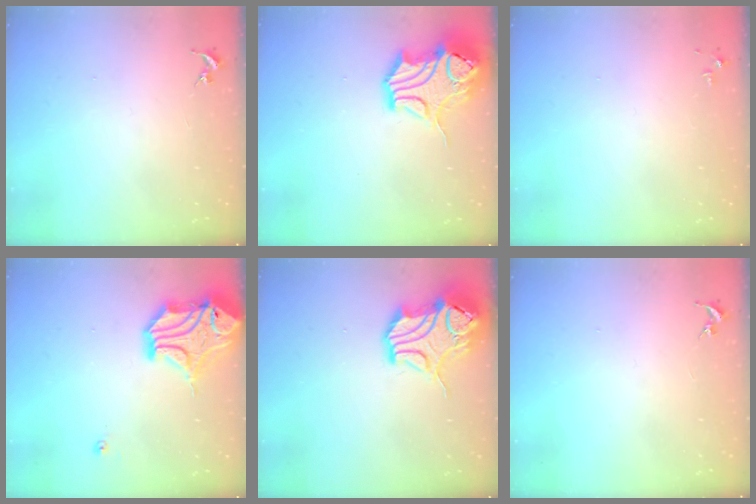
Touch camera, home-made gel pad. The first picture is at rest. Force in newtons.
{"total": 15.2, "press": 15.0, "slide": 2.4}
{"total": 2.8, "press": 2.8, "slide": 0.4}
{"total": 18.1, "press": 17.9, "slide": 2.5}
{"total": 15.7, "press": 15.6, "slide": 2.3}
{"total": 0.0}